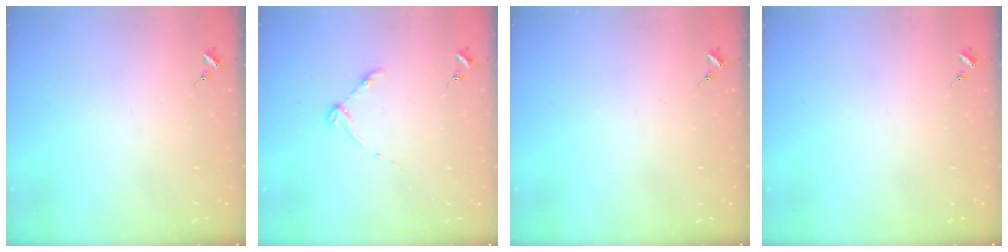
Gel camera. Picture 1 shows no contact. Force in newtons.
{"total": 4.6, "press": 4.5, "slide": 0.6}
{"total": 0.0}
{"total": 0.0}